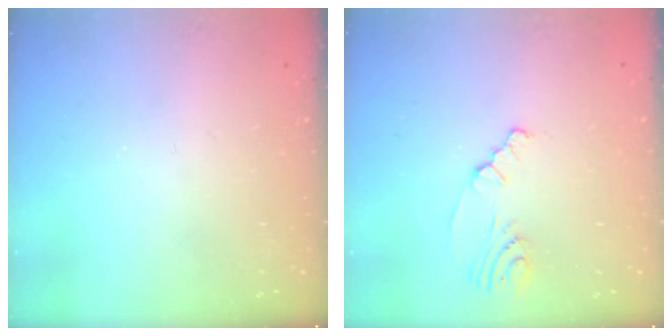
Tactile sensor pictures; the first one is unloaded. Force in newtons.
{"total": 2.4, "press": 2.4, "slide": 0.4}